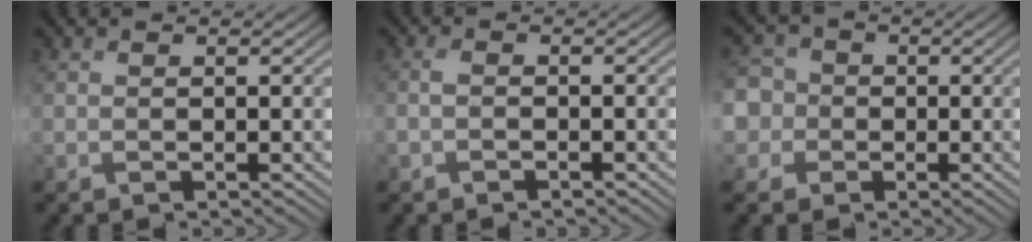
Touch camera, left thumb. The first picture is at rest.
{"total": 1.3, "force": [-0.7, 0.5, 1.0], "torque": [-0.024, 0.001, -0.019]}
{"total": 8.5, "force": [-0.4, 7.9, 2.9], "torque": [-0.110, 0.016, -0.049]}